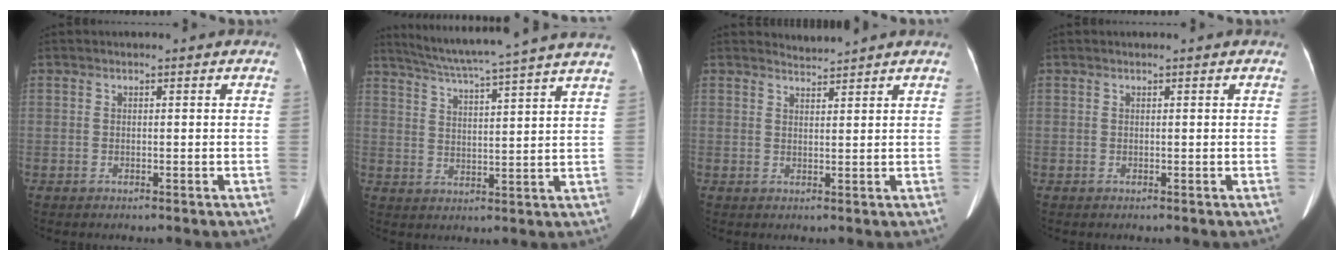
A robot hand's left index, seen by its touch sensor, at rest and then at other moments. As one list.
[{"total": 17.7, "force": [15.4, -1.5, 8.5], "torque": [-0.151, -0.005, 0.212]}, {"total": 1.7, "force": [1.5, -0.7, -0.7], "torque": [-0.001, -0.004, 0.033]}, {"total": 0.0}]